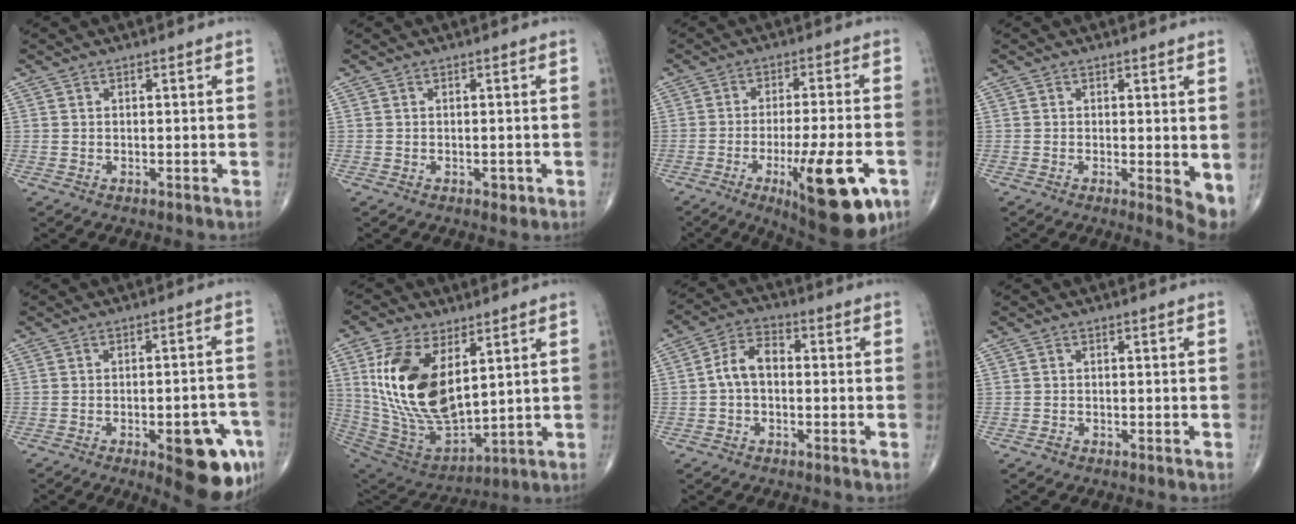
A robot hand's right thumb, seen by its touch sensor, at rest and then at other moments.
{"total": 1.2, "force": [-0.5, 0.8, 0.8], "torque": [-0.007, -0.001, -0.006]}
{"total": 17.6, "force": [-7.1, 4.6, 15.5], "torque": [-0.202, 0.006, -0.095]}
{"total": 4.6, "force": [-0.1, 1.5, 4.4], "torque": [-0.059, -0.013, -0.002]}
{"total": 14.5, "force": [-6.5, 5.0, 12.0], "torque": [-0.105, 0.025, -0.070]}
{"total": 20.9, "force": [6.1, 11.0, 16.7], "torque": [-0.314, -0.033, 0.132]}
{"total": 6.2, "force": [-0.5, 3.9, 4.8], "torque": [-0.081, 0.023, -0.020]}
{"total": 0.8, "force": [-0.5, 0.5, 0.2], "torque": [-0.003, 0.001, -0.013]}